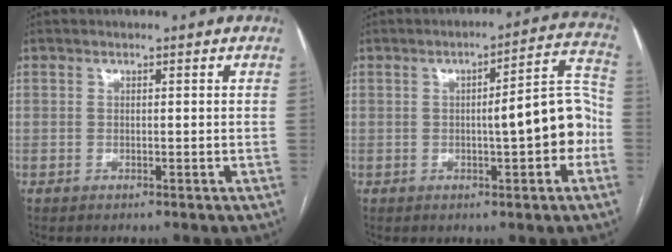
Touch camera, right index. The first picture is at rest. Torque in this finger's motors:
{"motor_torque": [1.67, -0.20, 0.75, 0.14]}